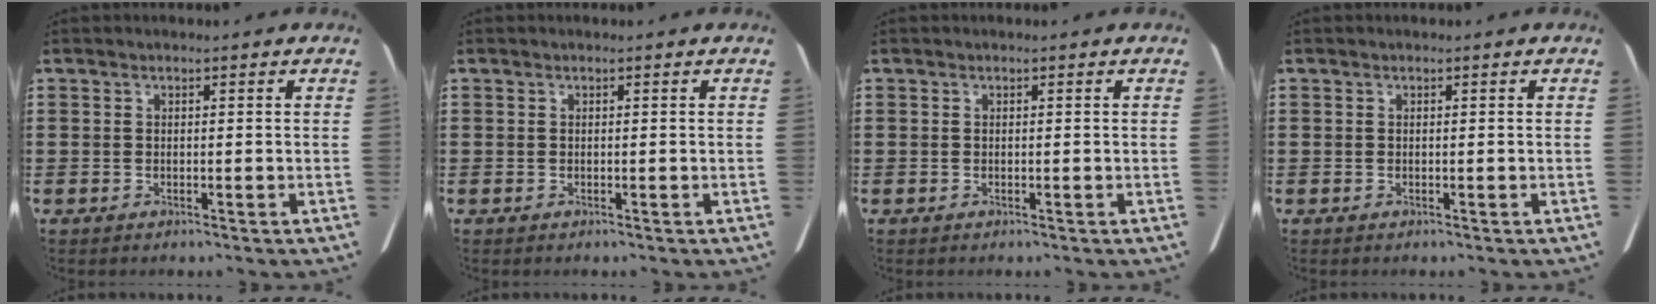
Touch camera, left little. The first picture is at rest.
{"total": 0.0}
{"total": 0.0}
{"total": 0.0}